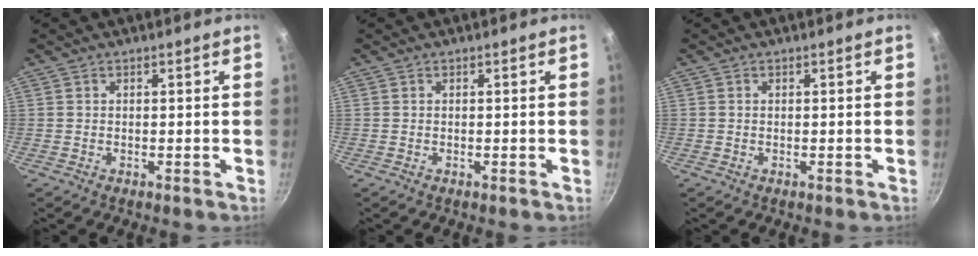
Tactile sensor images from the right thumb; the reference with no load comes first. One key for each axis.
{"total": 0.0}
{"total": 0.0}